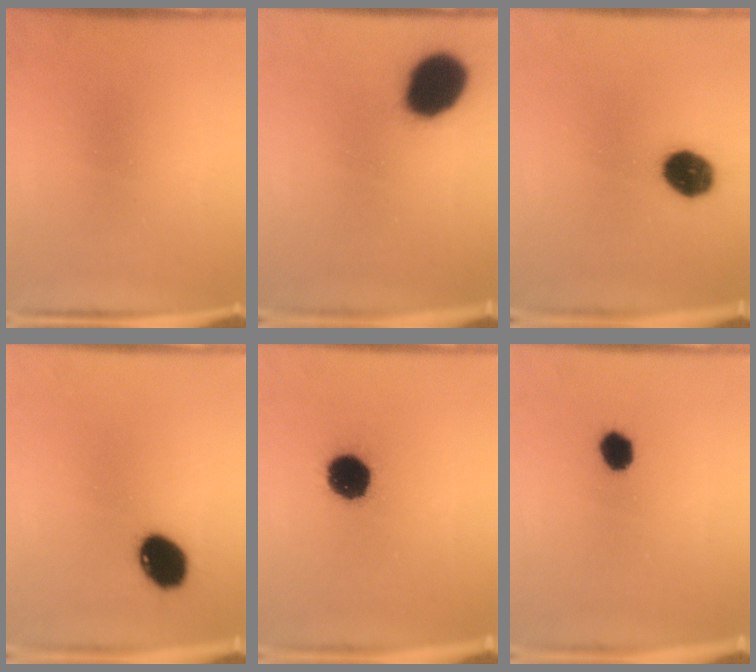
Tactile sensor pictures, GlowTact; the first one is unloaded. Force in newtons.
{"total": 16.4}
{"total": 9.6}
{"total": 9.7}
{"total": 11.0}
{"total": 4.4}